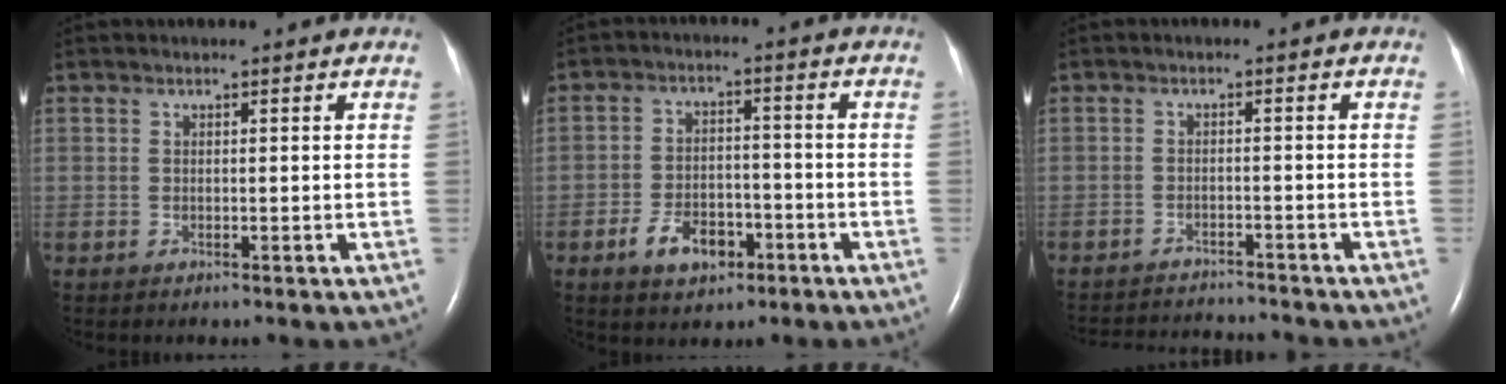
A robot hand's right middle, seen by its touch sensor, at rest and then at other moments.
{"total": 6.6, "force": [-3.5, 3.9, 4.1], "torque": [-0.080, 0.008, -0.055]}
{"total": 10.3, "force": [-10.0, 1.2, 2.3], "torque": [-0.043, -0.003, -0.139]}